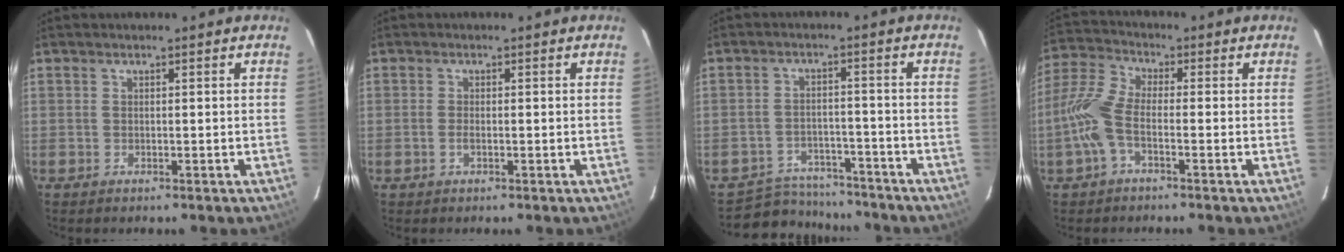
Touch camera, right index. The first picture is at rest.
{"total": 1.3, "force": [-0.5, 0.5, 1.0], "torque": [-0.024, 0.000, -0.011]}
{"total": 10.1, "force": [-9.2, 3.9, 1.3], "torque": [-0.048, 0.019, -0.129]}
{"total": 7.4, "force": [-2.6, 2.5, 6.5], "torque": [-0.160, 0.011, -0.061]}